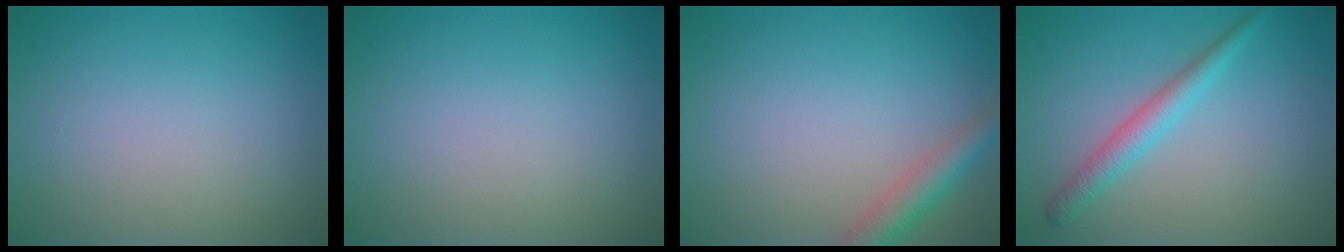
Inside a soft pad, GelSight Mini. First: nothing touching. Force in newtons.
{"total": 0.0}
{"total": 3.0, "press": 3.0, "slide": 0.2}
{"total": 2.5, "press": 2.5, "slide": 0.0}